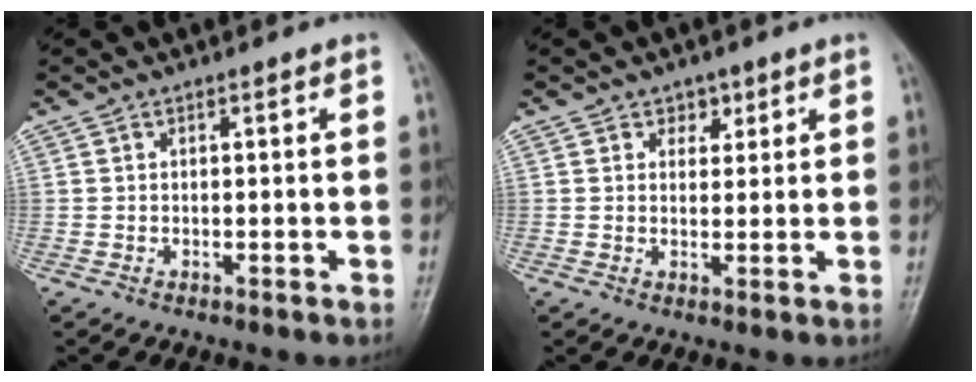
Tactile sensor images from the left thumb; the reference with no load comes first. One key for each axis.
{"total": 2.6, "fx": 1.5, "fy": 1.9, "fz": 0.8, "tx": 0.012, "ty": -0.007, "tz": 0.020}